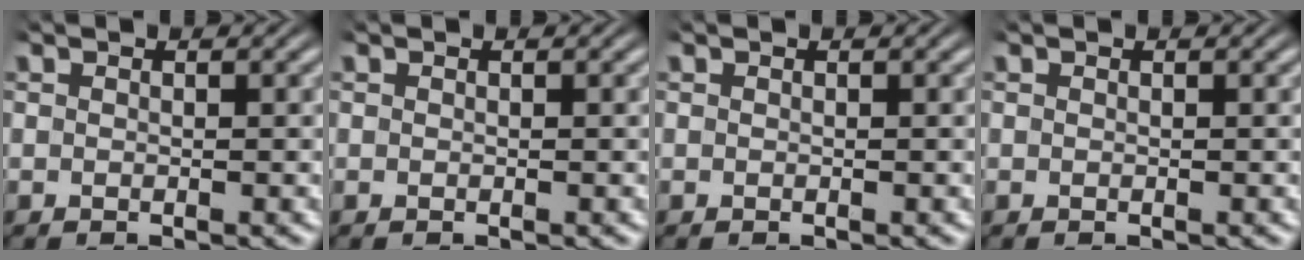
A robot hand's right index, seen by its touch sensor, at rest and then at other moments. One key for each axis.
{"total": 0.0}
{"total": 0.0}
{"total": 0.0}